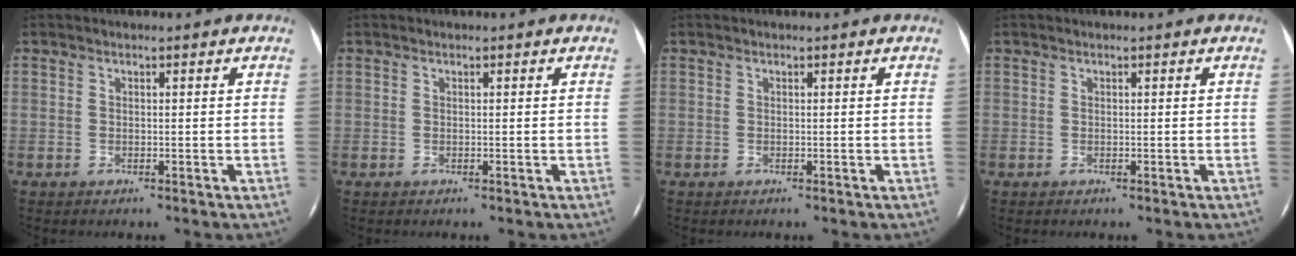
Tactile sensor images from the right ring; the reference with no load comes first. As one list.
[{"total": 0.0}, {"total": 0.0}, {"total": 0.0}]